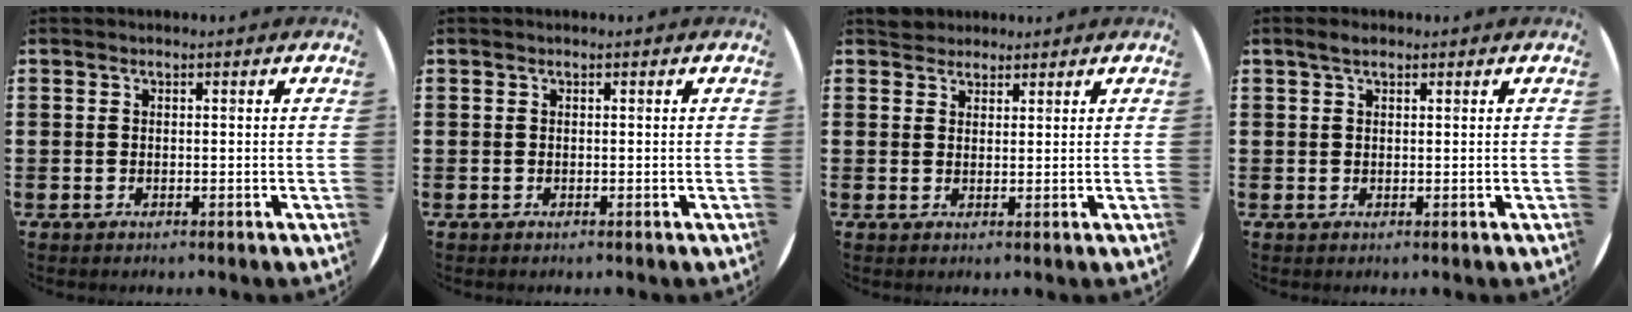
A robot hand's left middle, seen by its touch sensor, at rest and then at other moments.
{"total": 0.0}
{"total": 2.3, "force": [2.1, 0.9, -0.1], "torque": [0.007, 0.002, 0.041]}
{"total": 1.5, "force": [1.1, 0.6, 0.9], "torque": [-0.010, 0.001, 0.016]}